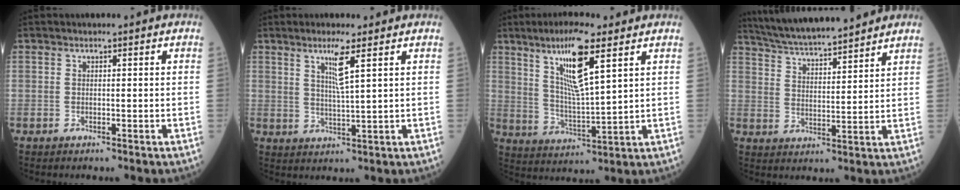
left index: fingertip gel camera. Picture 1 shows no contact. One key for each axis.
{"total": 4.4, "fx": 2.3, "fy": -0.3, "fz": 3.8, "tx": -0.074, "ty": -0.009, "tz": 0.046}
{"total": 10.9, "fx": 5.8, "fy": 0.9, "fz": 9.1, "tx": -0.176, "ty": -0.003, "tz": 0.111}
{"total": 15.3, "fx": 13.8, "fy": 1.6, "fz": 6.4, "tx": -0.116, "ty": 0.016, "tz": 0.225}